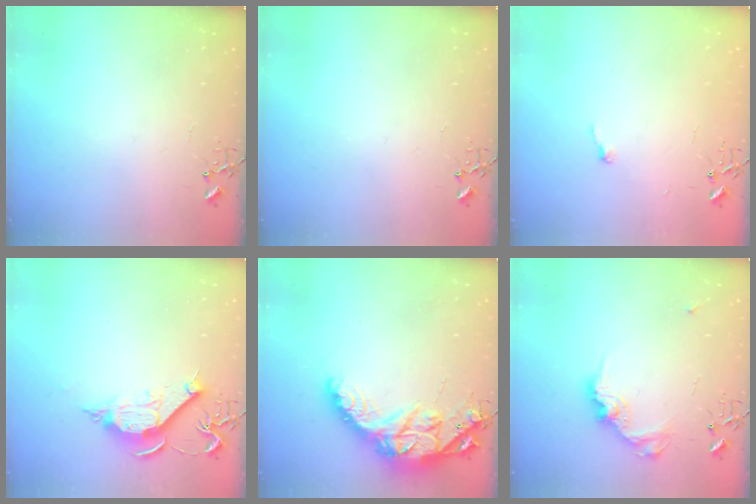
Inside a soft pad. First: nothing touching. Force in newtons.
{"total": 0.0}
{"total": 4.4, "press": 4.4, "slide": 0.4}
{"total": 10.9, "press": 10.9, "slide": 0.7}
{"total": 19.5, "press": 19.4, "slide": 1.3}
{"total": 13.5, "press": 13.5, "slide": 0.8}